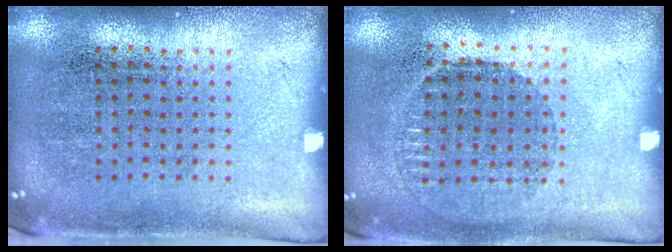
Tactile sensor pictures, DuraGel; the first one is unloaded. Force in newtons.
{"total": 0.9, "press": 0.8, "slide": 0.3}